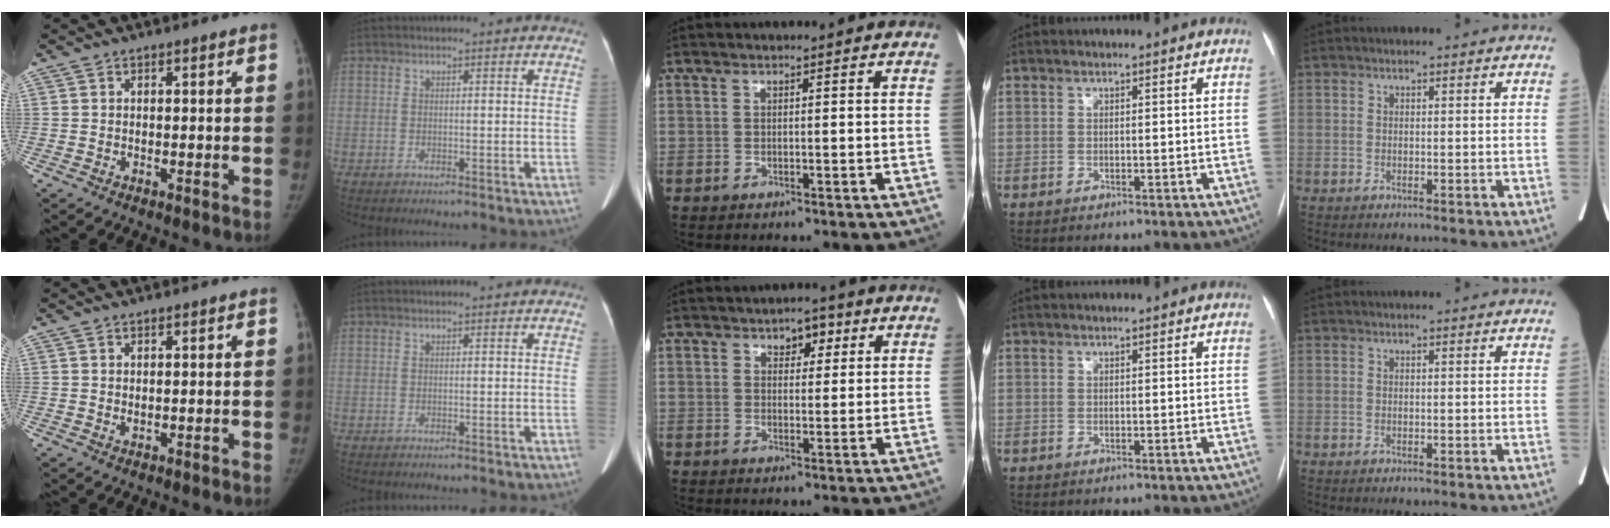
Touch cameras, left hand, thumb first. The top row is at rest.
{"thumb": {"total": 0.7, "force": [0.2, 0.4, 0.6], "torque": [-0.006, -0.002, 0.004]}, "index": {"total": 0.5, "force": [0.5, 0.1, 0.1], "torque": [-0.004, 0.010, 0.007]}, "middle": {"total": 3.4, "force": [1.8, 2.0, 2.1], "torque": [-0.026, 0.009, 0.025]}}